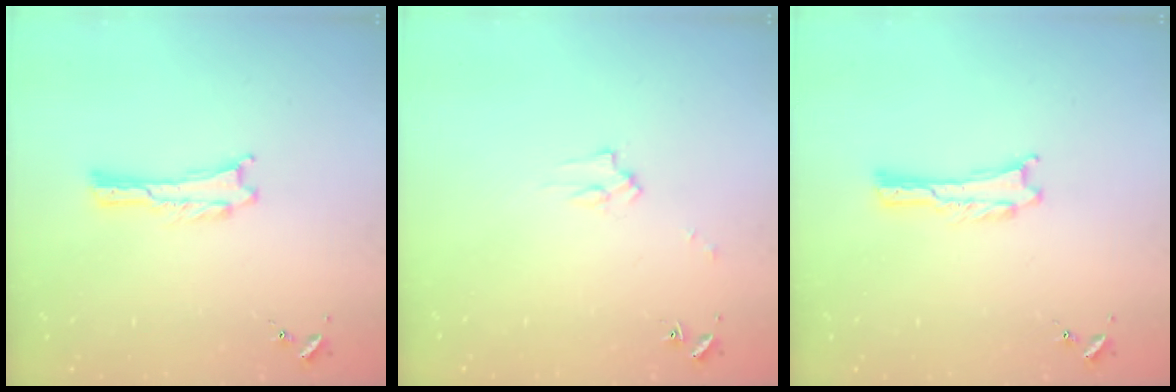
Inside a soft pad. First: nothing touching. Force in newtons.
{"total": 2.2, "press": 2.2, "slide": 0.2}
{"total": 0.0}